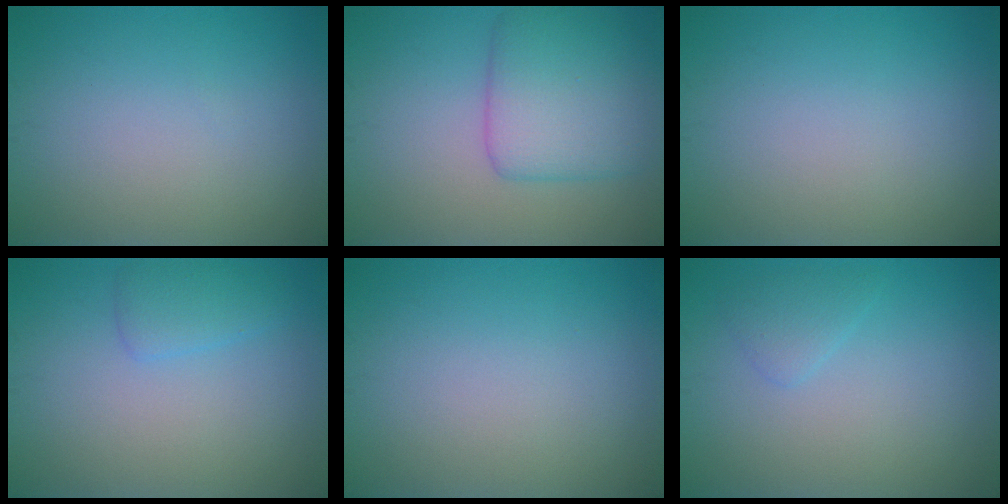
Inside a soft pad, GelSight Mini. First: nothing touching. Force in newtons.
{"total": 5.5, "press": 5.5, "slide": 0.1}
{"total": 0.0}
{"total": 1.9, "press": 1.9, "slide": 0.2}
{"total": 0.0}
{"total": 1.4, "press": 1.4, "slide": 0.1}